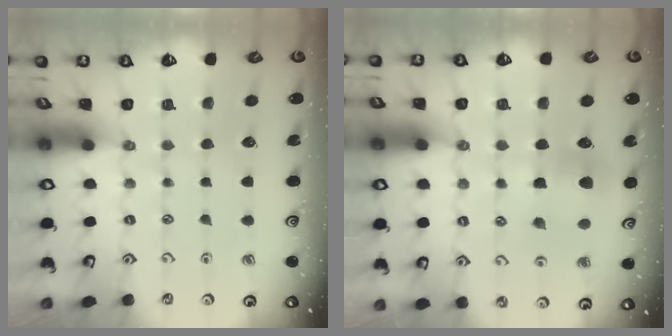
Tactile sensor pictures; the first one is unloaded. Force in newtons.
{"total": 6.2, "press": 6.2, "slide": 0.6}